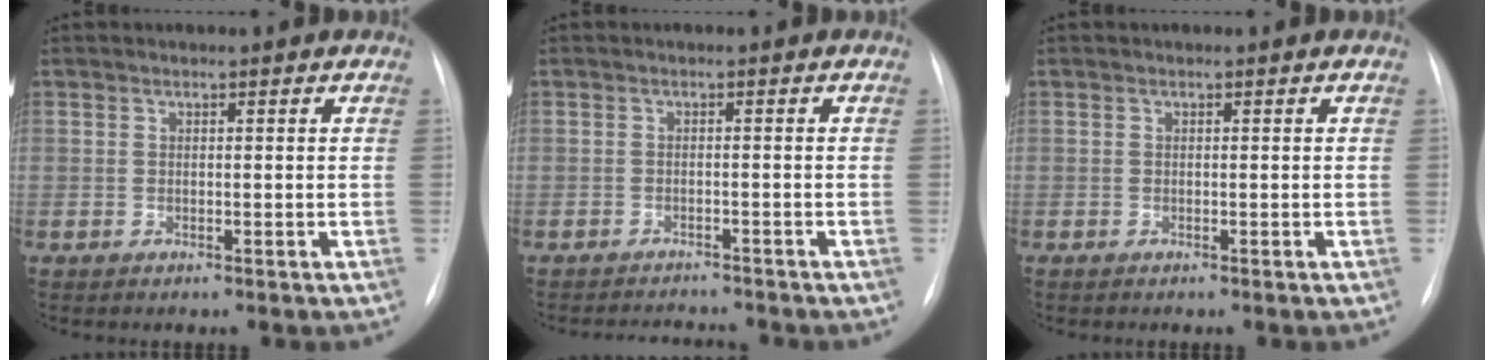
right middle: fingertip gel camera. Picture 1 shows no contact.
{"total": 4.4, "force": [-4.3, 0.4, 0.5], "torque": [-0.003, -0.005, -0.061]}
{"total": 0.0}